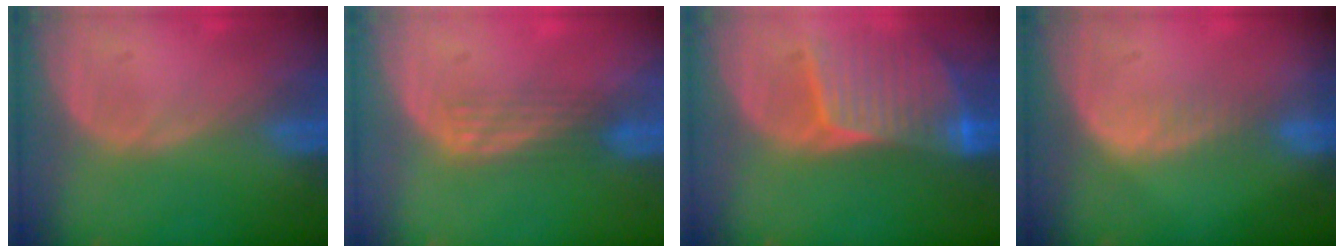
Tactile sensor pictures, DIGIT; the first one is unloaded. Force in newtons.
{"total": 2.9, "press": 2.5, "slide": 1.5}
{"total": 8.6, "press": 7.8, "slide": 3.8}
{"total": 2.0, "press": 2.0, "slide": 0.1}